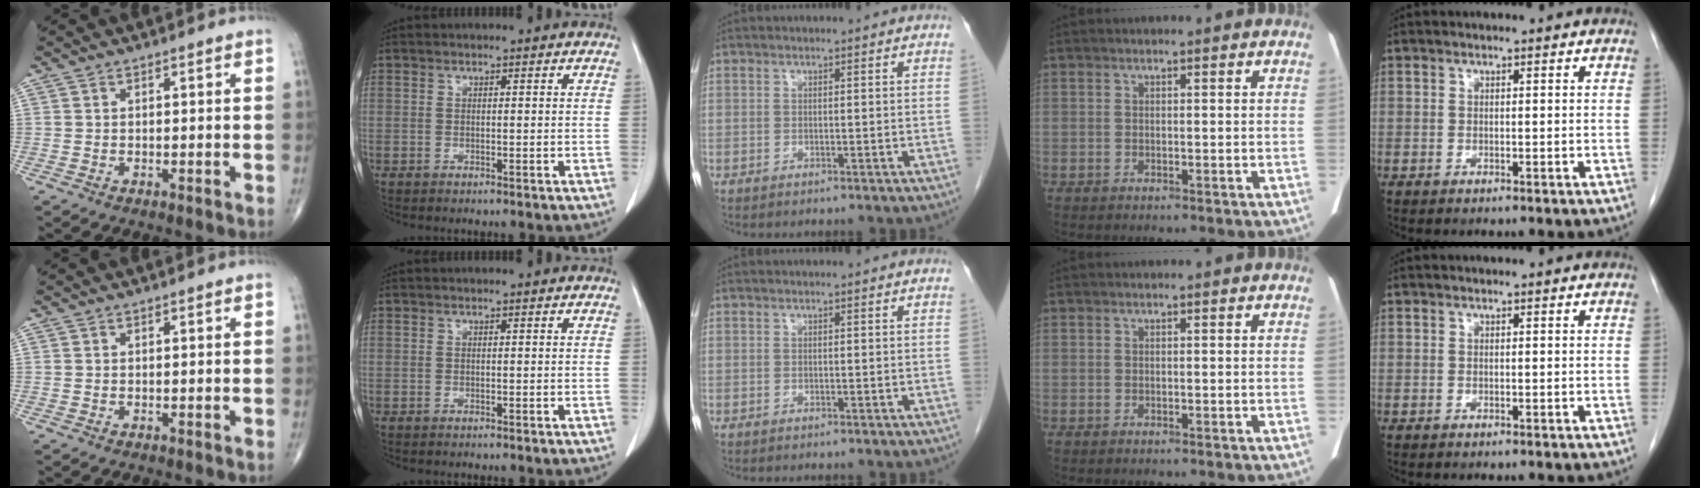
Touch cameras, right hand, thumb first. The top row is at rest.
{}